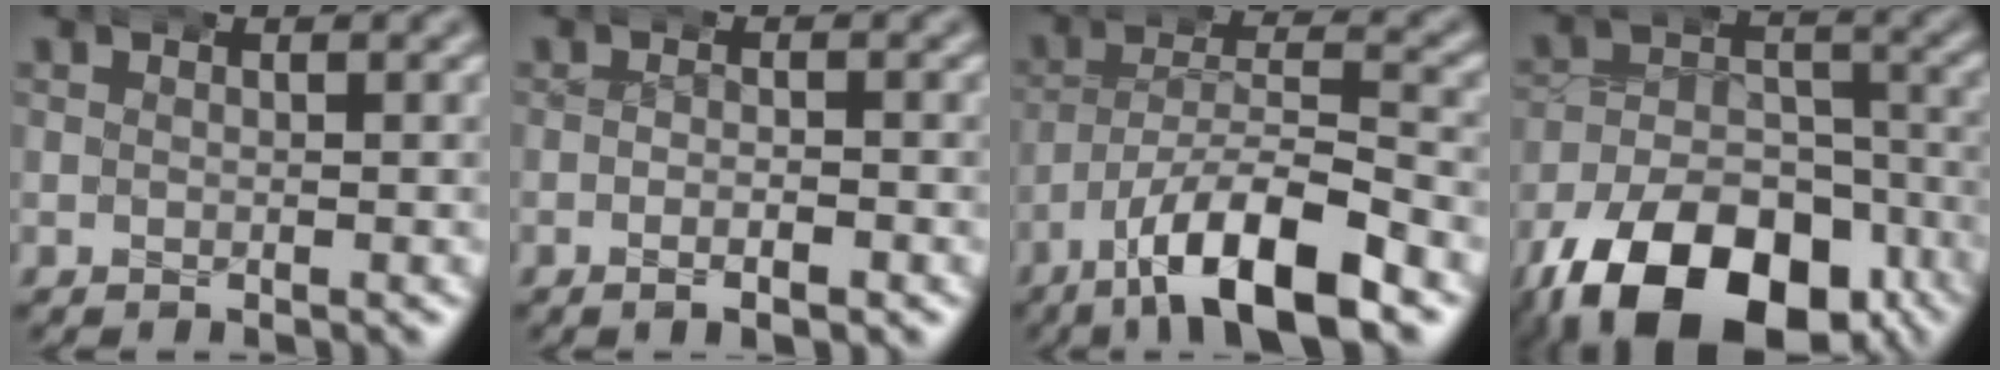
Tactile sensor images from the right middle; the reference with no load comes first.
{"total": 1.6, "force": [-1.0, 0.3, 1.2], "torque": [-0.022, 0.002, -0.023]}
{"total": 8.0, "force": [-4.1, 2.7, 6.4], "torque": [-0.101, -0.011, -0.062]}
{"total": 15.2, "force": [-9.7, 8.5, 8.1], "torque": [-0.138, -0.045, -0.137]}